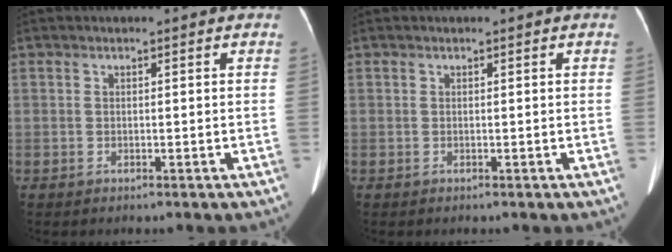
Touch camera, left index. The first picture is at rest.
{"total": 0.0}